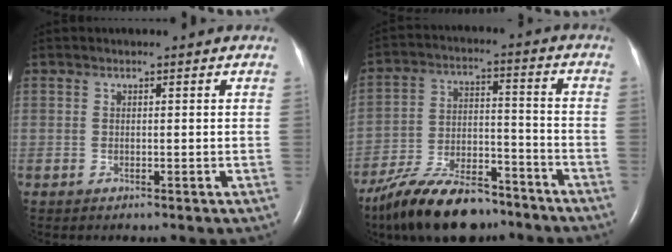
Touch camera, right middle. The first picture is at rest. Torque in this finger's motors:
{"motor_torque": [0.44, -0.45, 0.23, 0.07]}